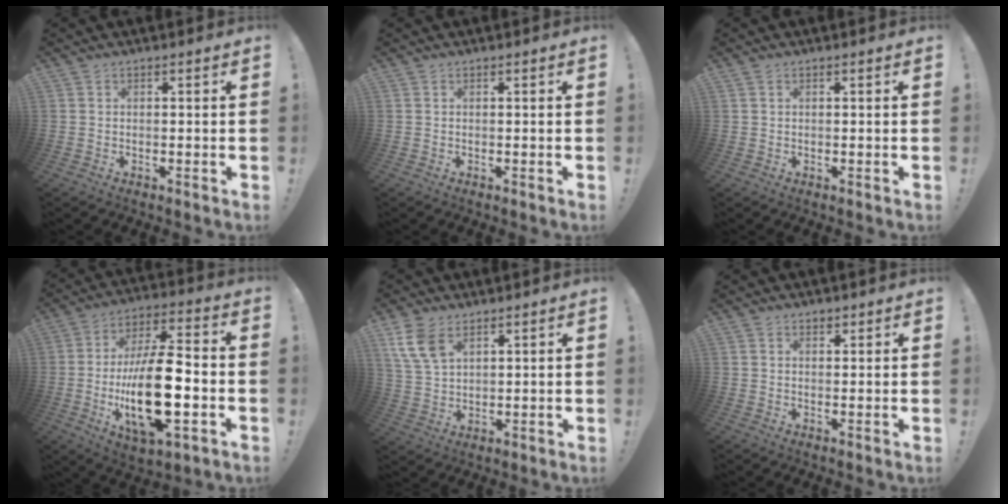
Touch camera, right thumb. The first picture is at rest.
{"total": 0.0}
{"total": 0.6, "force": [0.3, 0.4, 0.2], "torque": [-0.010, 0.003, 0.008]}
{"total": 21.7, "force": [-4.1, 8.4, 19.6], "torque": [-0.375, 0.009, -0.065]}
{"total": 8.6, "force": [5.1, 4.9, 5.0], "torque": [-0.103, -0.015, 0.101]}
{"total": 1.3, "force": [1.0, 0.7, 0.3], "torque": [0.005, -0.006, 0.017]}